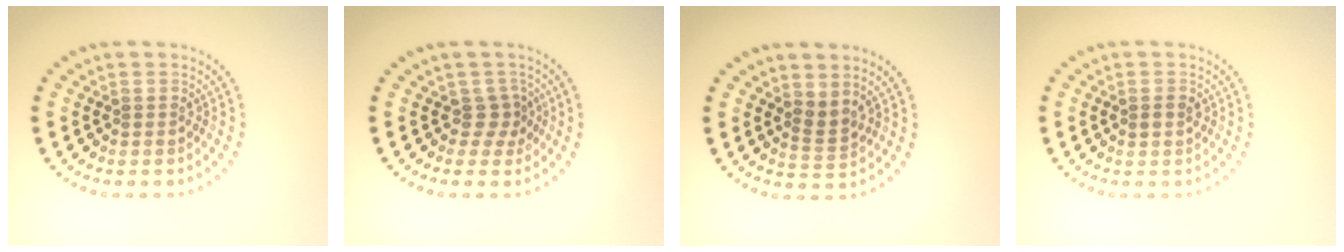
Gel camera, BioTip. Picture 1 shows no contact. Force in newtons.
{"total": 1.9, "press": 1.2, "slide": 1.5}
{"total": 1.6, "press": 1.2, "slide": 1.1}
{"total": 1.0, "press": 1.0, "slide": 0.1}